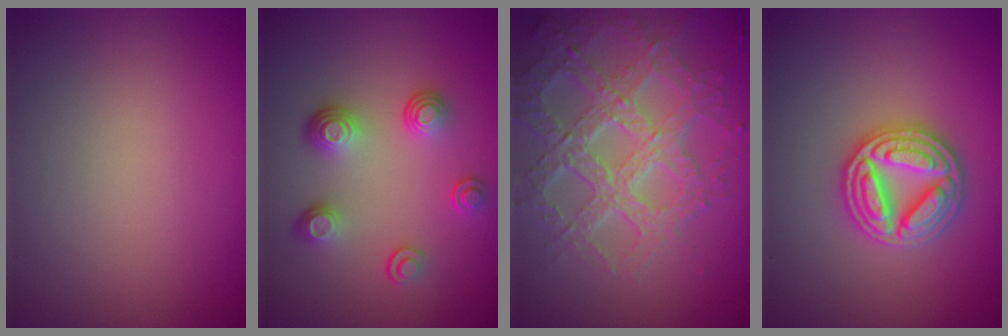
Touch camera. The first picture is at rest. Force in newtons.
{"total": 3.7, "press": 2.7, "slide": 2.6}
{"total": 7.0, "press": 5.1, "slide": 4.8}
{"total": 4.7, "press": 4.7, "slide": 0.8}